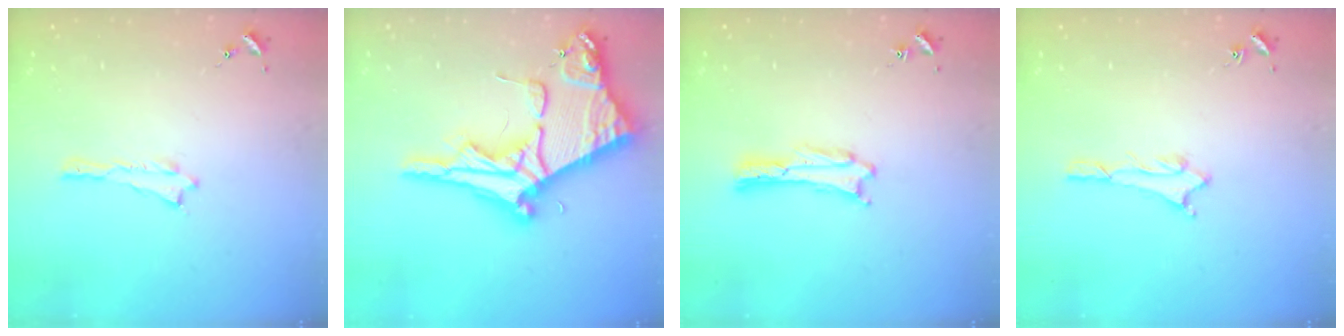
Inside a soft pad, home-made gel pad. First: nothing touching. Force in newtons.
{"total": 11.6, "press": 11.6, "slide": 1.3}
{"total": 1.1, "press": 1.1, "slide": 0.0}
{"total": 1.5, "press": 1.5, "slide": 0.1}